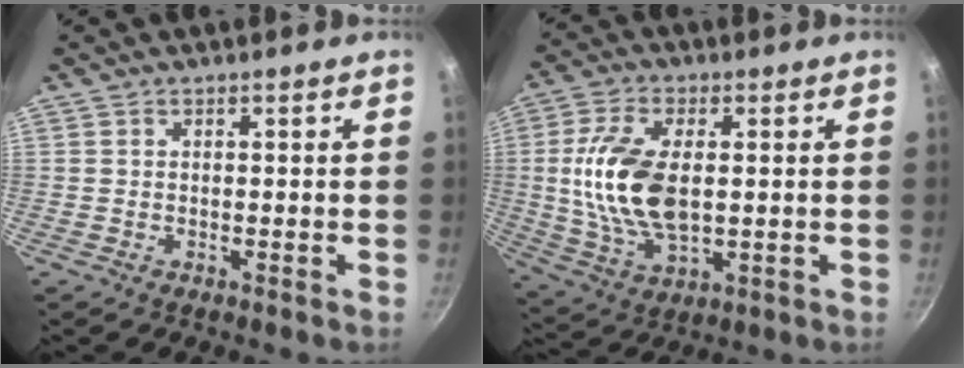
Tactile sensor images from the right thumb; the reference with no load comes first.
{"total": 15.1, "force": [1.0, 8.2, 12.7], "torque": [-0.243, 0.000, 0.022]}